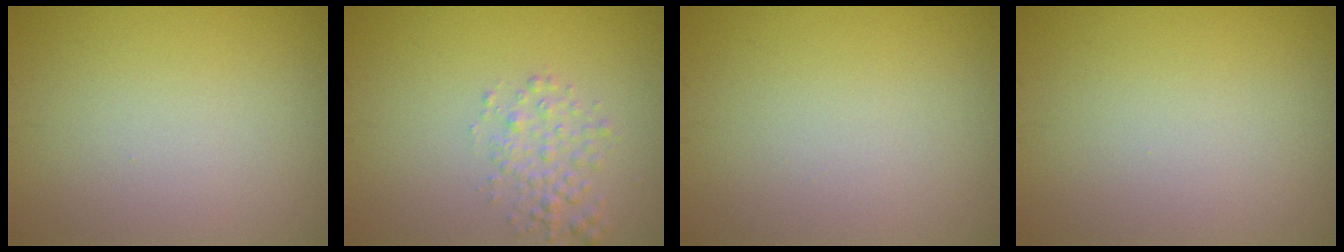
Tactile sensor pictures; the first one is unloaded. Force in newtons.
{"total": 2.2, "press": 2.2, "slide": 0.1}
{"total": 0.0}
{"total": 0.0}